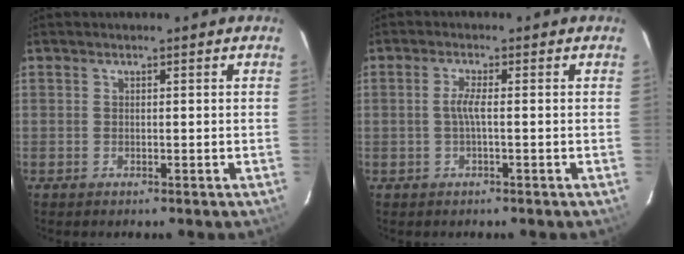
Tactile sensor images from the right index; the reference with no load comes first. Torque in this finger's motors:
{"motor_torque": [0.13, 0.10, 0.22, 0.07]}